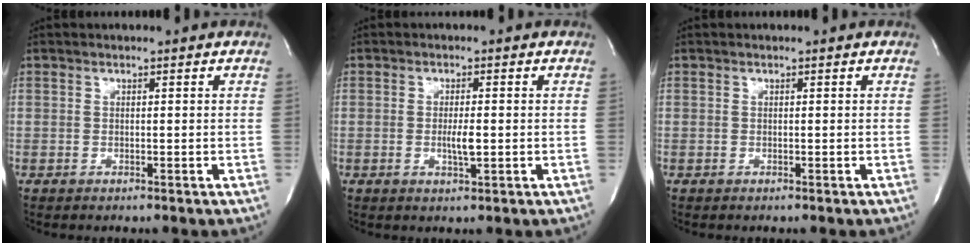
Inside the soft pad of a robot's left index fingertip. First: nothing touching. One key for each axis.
{"total": 2.7, "fx": -0.5, "fy": 0.4, "fz": 2.6, "tx": -0.053, "ty": -0.005, "tz": -0.008}
{"total": 0.0}